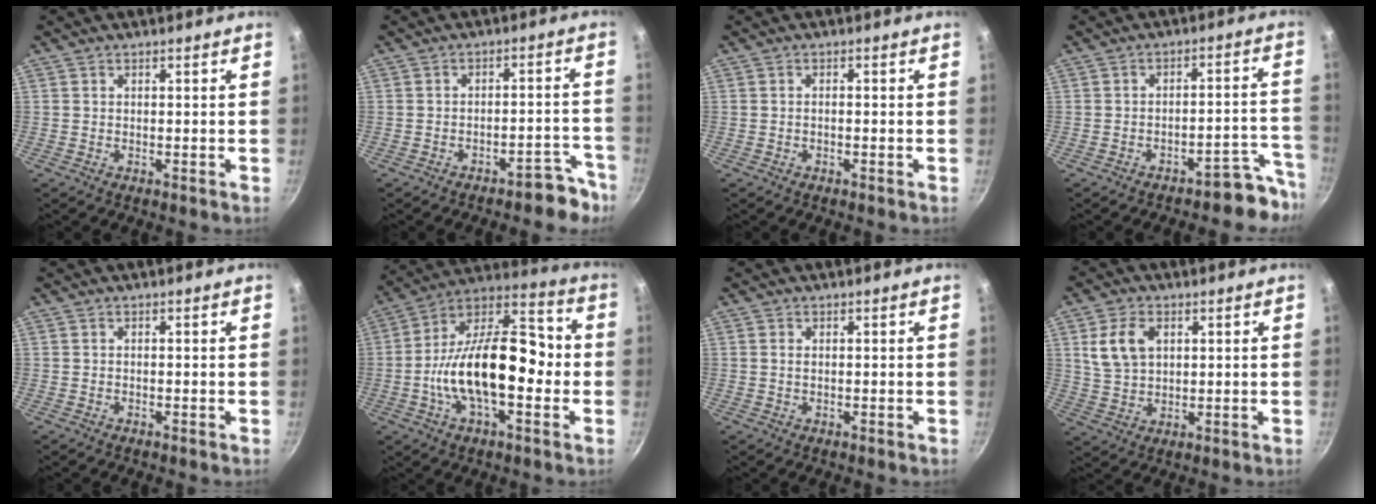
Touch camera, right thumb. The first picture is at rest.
{"total": 6.8, "force": [-5.3, 2.7, 3.3], "torque": [-0.024, 0.065, -0.067]}
{"total": 0.6, "force": [-0.3, 0.3, 0.5], "torque": [-0.008, 0.006, -0.006]}
{"total": 7.3, "force": [-6.5, 2.3, 2.5], "torque": [0.005, 0.104, -0.086]}
{"total": 0.0}
{"total": 22.1, "force": [-2.7, 10.6, 19.2], "torque": [-0.315, 0.042, -0.051]}
{"total": 0.9, "force": [0.2, 0.5, 0.7], "torque": [-0.016, 0.001, 0.005]}
{"total": 8.0, "force": [2.6, 5.2, 5.4], "torque": [-0.095, -0.005, 0.057]}